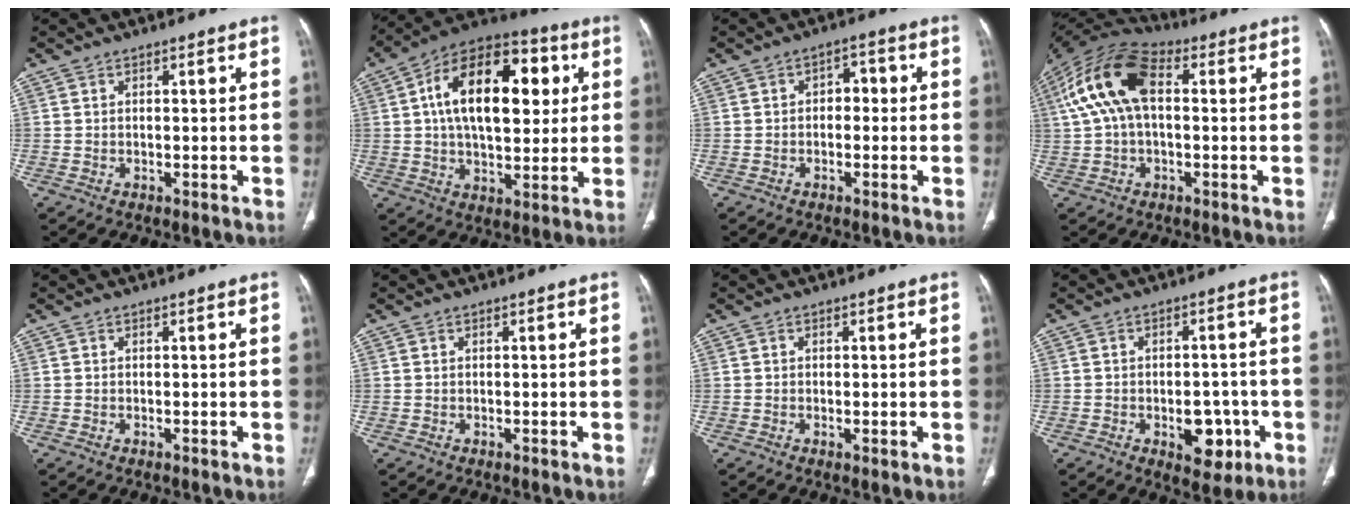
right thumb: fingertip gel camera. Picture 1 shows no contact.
{"total": 22.2, "force": [4.4, 12.5, 17.8], "torque": [-0.252, 0.017, 0.061]}
{"total": 3.6, "force": [-0.1, 2.6, 2.6], "torque": [-0.012, 0.017, -0.012]}
{"total": 15.4, "force": [2.6, 8.6, 12.5], "torque": [-0.250, 0.041, 0.042]}
{"total": 0.0}
{"total": 0.0}
{"total": 0.7, "force": [-0.1, 0.1, 0.7], "torque": [-0.018, -0.005, -0.002]}
{"total": 7.7, "force": [-2.7, 4.6, 5.5], "torque": [-0.042, 0.013, -0.026]}